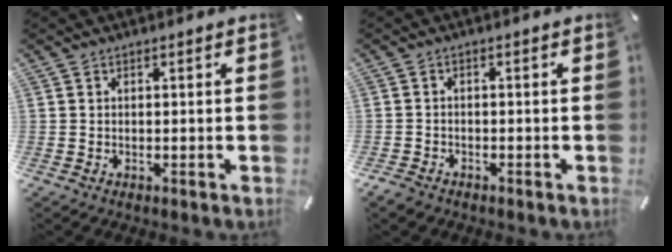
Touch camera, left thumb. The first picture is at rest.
{"total": 2.1, "force": [-1.6, 1.2, 0.6], "torque": [-0.016, 0.007, -0.035]}